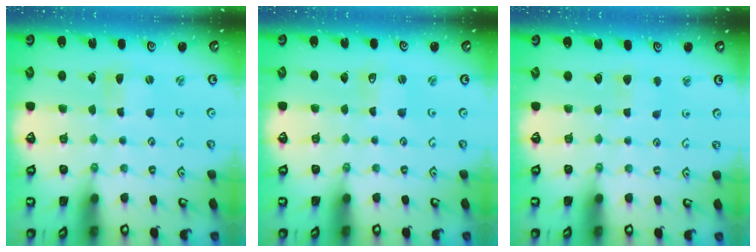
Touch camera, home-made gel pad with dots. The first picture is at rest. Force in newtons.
{"total": 0.7, "press": 0.7, "slide": 0.1}
{"total": 3.1, "press": 3.1, "slide": 0.4}